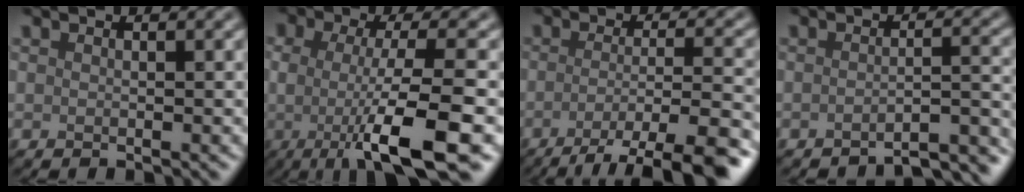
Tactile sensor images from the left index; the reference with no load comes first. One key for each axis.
{"total": 8.8, "fx": -1.8, "fy": 2.1, "fz": 8.3, "tx": -0.123, "ty": -0.010, "tz": -0.038}
{"total": 8.3, "fx": -4.5, "fy": 2.0, "fz": 6.7, "tx": -0.089, "ty": -0.002, "tz": -0.070}
{"total": 5.8, "fx": -5.4, "fy": 1.1, "fz": 2.0, "tx": -0.013, "ty": 0.005, "tz": -0.067}